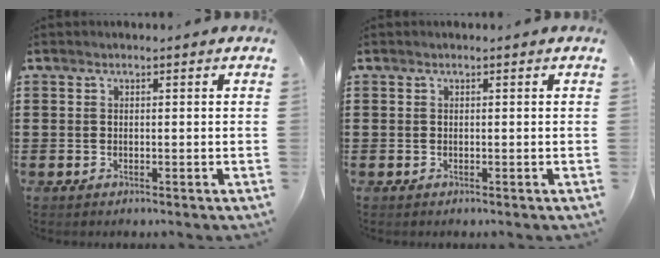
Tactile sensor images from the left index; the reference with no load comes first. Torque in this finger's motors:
{"motor_torque": [-0.01, 0.01, 0.00, 0.00]}